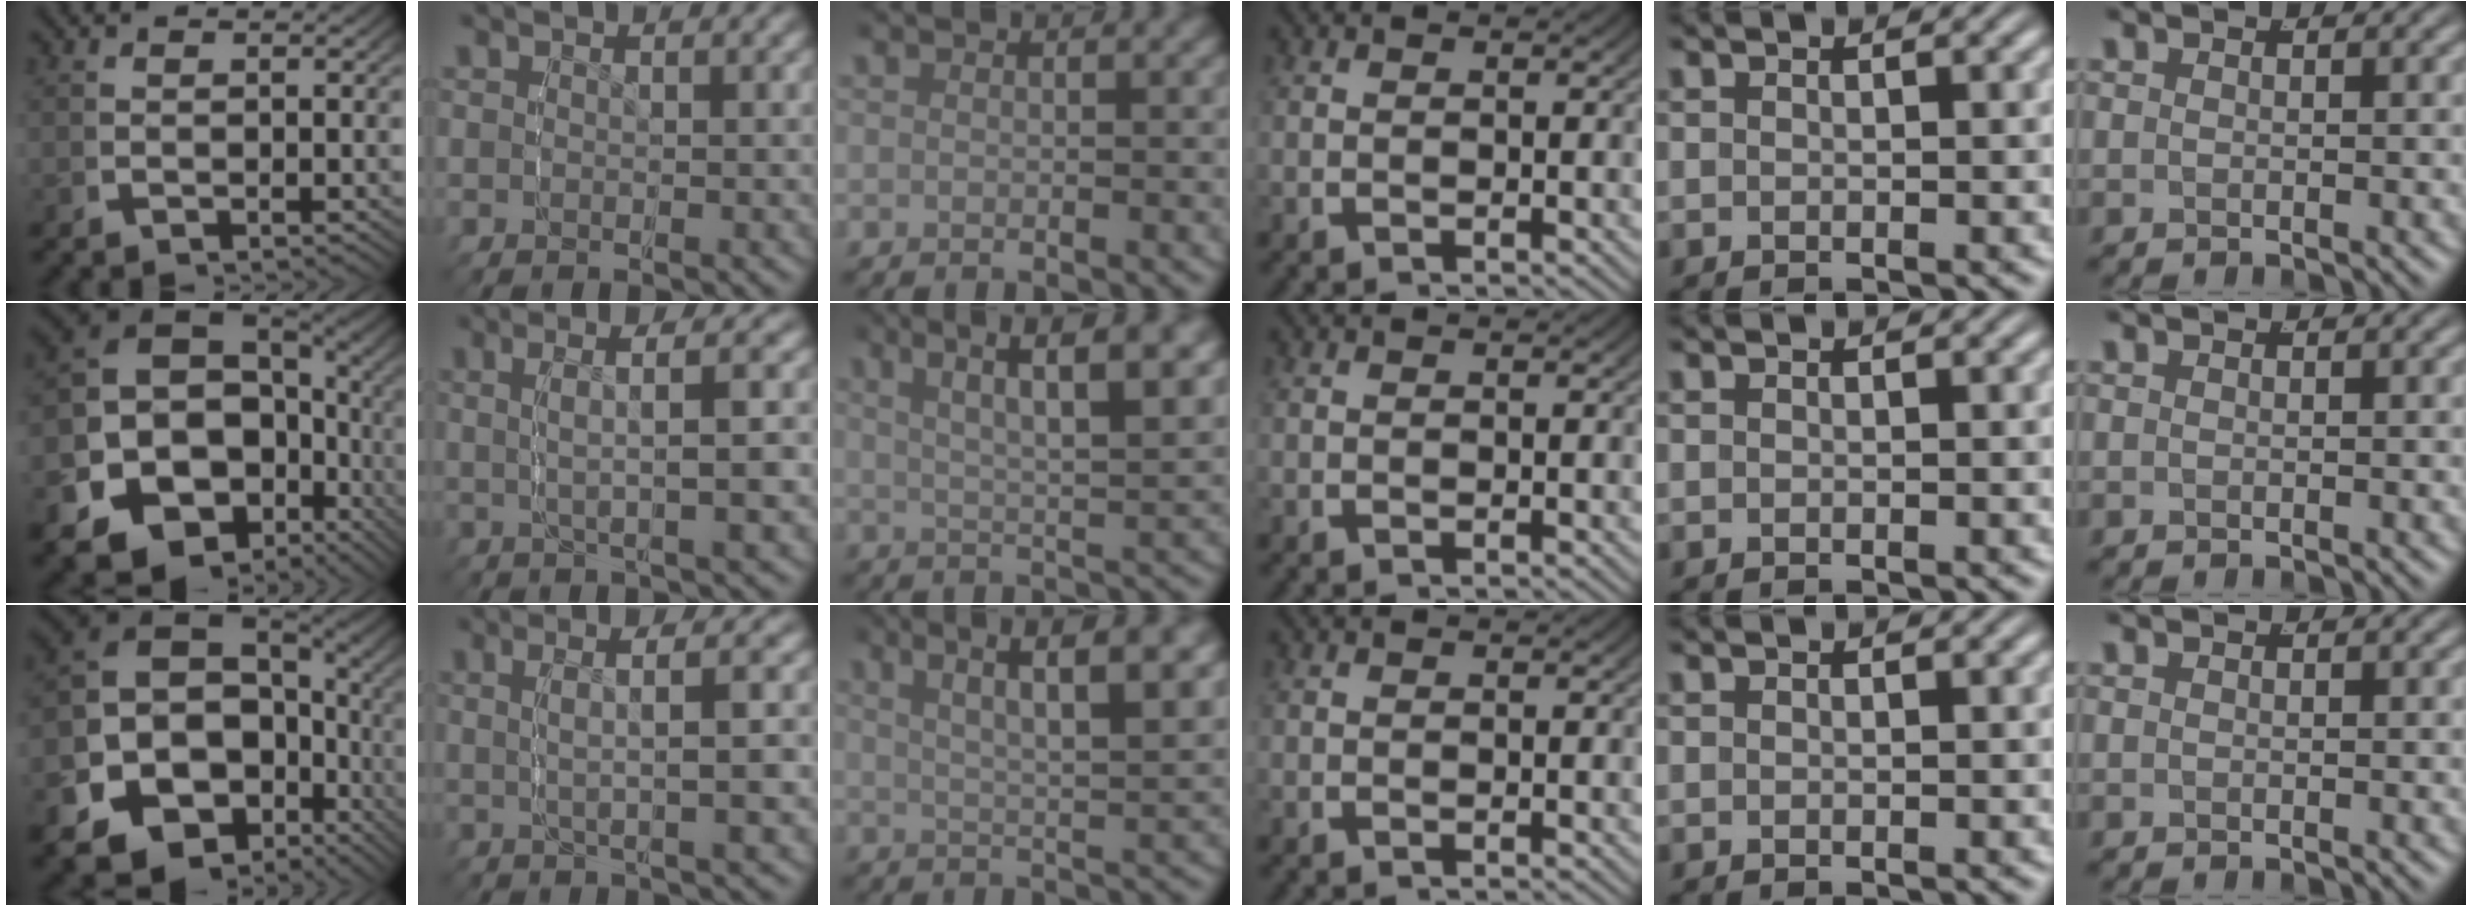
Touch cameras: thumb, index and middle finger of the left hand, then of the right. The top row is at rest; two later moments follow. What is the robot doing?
{"motion": "lift_and_place", "object": "sponge"}